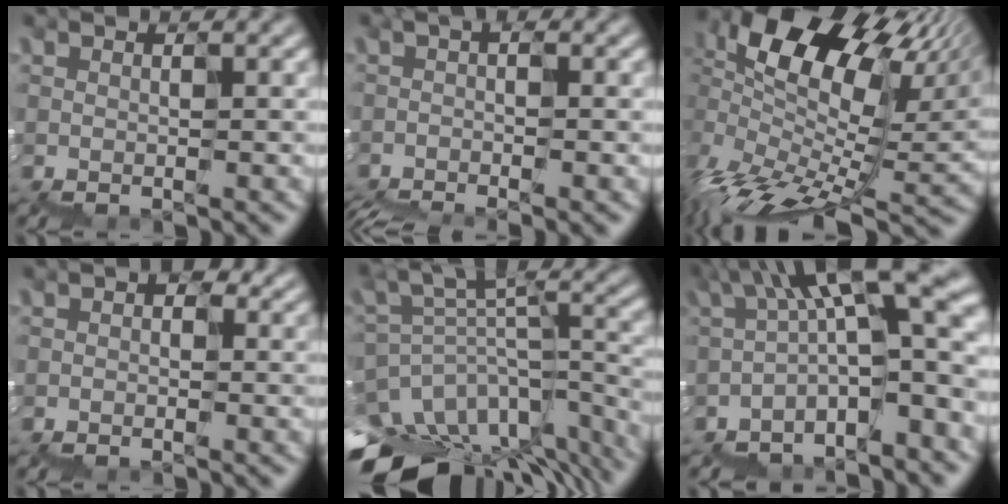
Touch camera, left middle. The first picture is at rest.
{"total": 3.0, "force": [-1.8, 1.2, 2.1], "torque": [-0.038, -0.009, -0.012]}
{"total": 12.8, "force": [3.8, 7.3, 9.8], "torque": [-0.197, 0.025, 0.082]}
{"total": 2.9, "force": [0.7, 2.1, 2.0], "torque": [-0.029, 0.014, 0.005]}
{"total": 13.1, "force": [-10.5, 5.3, 5.8], "torque": [-0.107, 0.004, -0.129]}
{"total": 10.9, "force": [-0.5, 3.0, 10.5], "torque": [-0.163, 0.037, -0.003]}